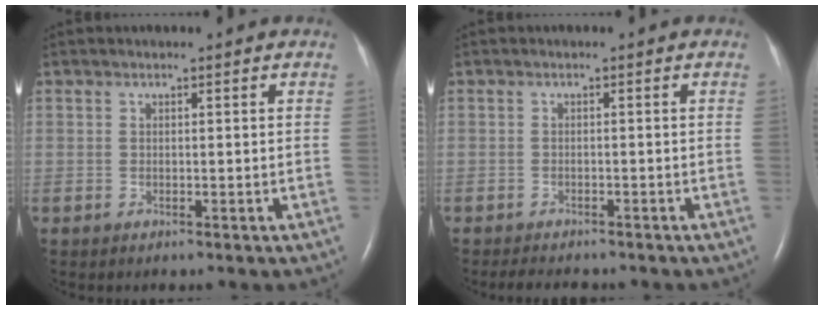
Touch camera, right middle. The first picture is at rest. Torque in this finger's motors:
{"motor_torque": [0.06, -0.02, 0.00, 0.00]}